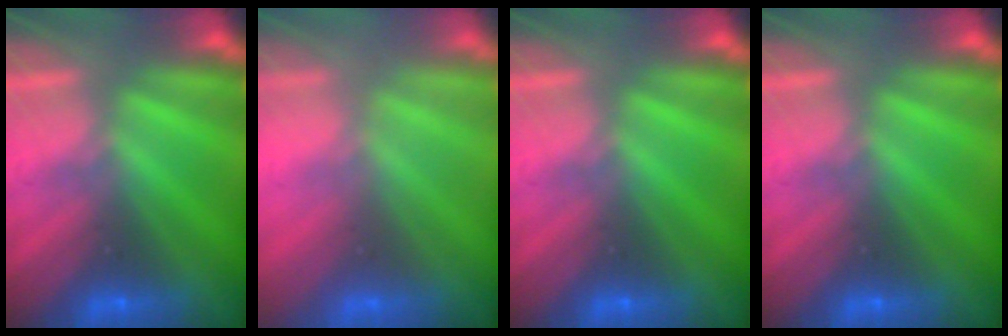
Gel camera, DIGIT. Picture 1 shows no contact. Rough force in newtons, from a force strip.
{"total": 2.6}
{"total": 0.0}
{"total": 0.0}